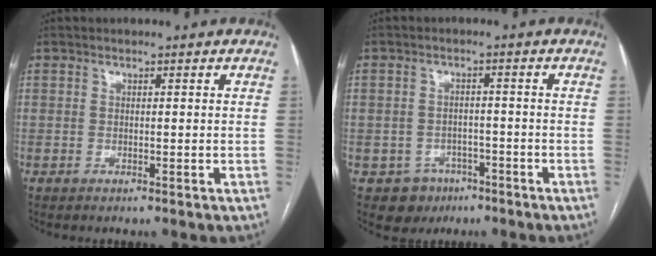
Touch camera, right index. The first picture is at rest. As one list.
[{"total": 5.0, "force": [-2.7, 4.2, 0.4], "torque": [-0.001, 0.013, -0.033]}]